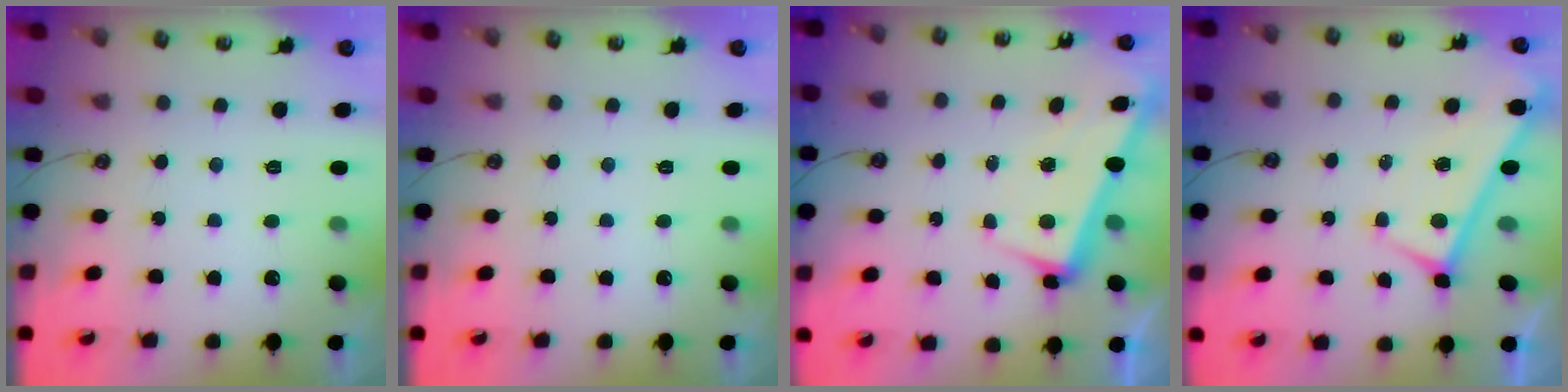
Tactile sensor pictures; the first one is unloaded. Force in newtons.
{"total": 0.0}
{"total": 3.0, "press": 2.8, "slide": 0.8}
{"total": 0.0}